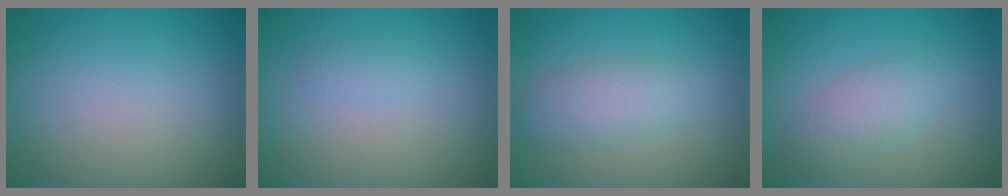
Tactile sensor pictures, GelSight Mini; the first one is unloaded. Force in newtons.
{"total": 1.0, "press": 1.0, "slide": 0.1}
{"total": 3.1, "press": 3.1, "slide": 0.0}
{"total": 2.9, "press": 2.9, "slide": 0.1}